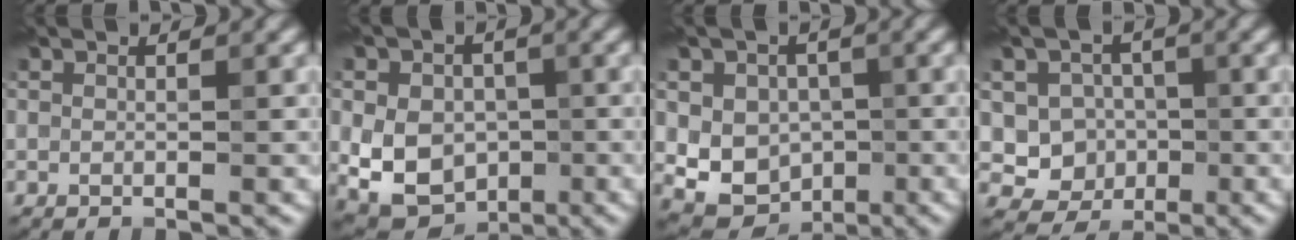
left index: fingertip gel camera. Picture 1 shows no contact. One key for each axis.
{"total": 7.2, "fx": -0.9, "fy": 5.6, "fz": 4.4, "tx": -0.069, "ty": -0.009, "tz": -0.020}
{"total": 6.0, "fx": 0.2, "fy": 5.1, "fz": 3.2, "tx": -0.042, "ty": -0.004, "tz": -0.006}
{"total": 4.5, "fx": -0.5, "fy": 4.1, "fz": 1.6, "tx": -0.006, "ty": 0.000, "tz": -0.021}